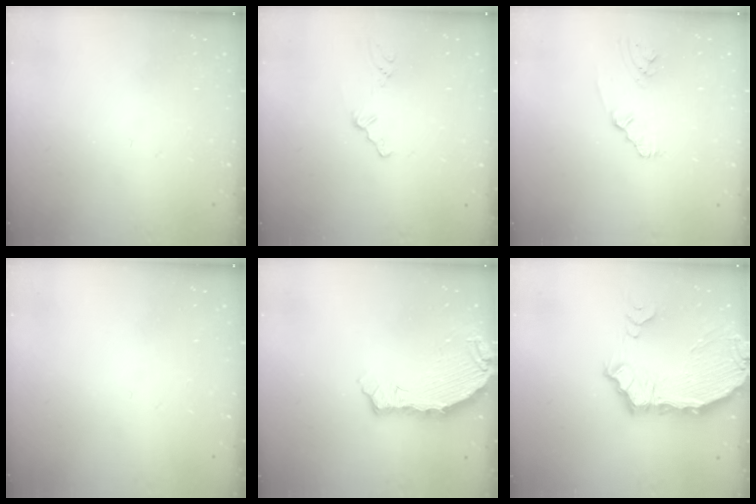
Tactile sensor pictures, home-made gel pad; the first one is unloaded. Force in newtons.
{"total": 1.0, "press": 0.9, "slide": 0.2}
{"total": 2.7, "press": 2.7, "slide": 0.5}
{"total": 0.0}
{"total": 7.6, "press": 6.3, "slide": 4.3}
{"total": 10.5, "press": 9.9, "slide": 3.4}